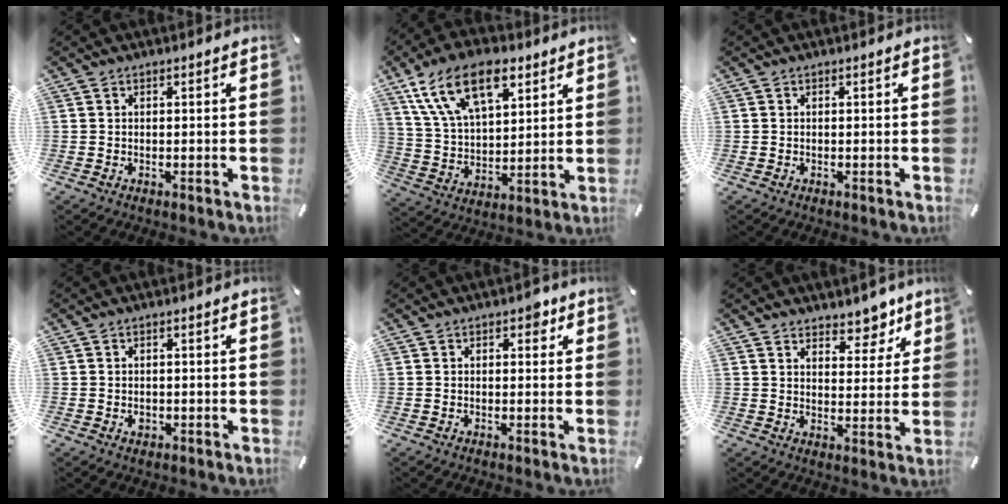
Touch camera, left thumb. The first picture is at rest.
{"total": 16.7, "force": [8.9, 9.1, 10.9], "torque": [-0.230, -0.023, 0.156]}
{"total": 0.0}
{"total": 1.1, "force": [-0.1, 1.0, 0.6], "torque": [-0.011, 0.003, -0.004]}
{"total": 1.9, "force": [0.8, 1.2, 1.2], "torque": [-0.010, 0.000, 0.009]}
{"total": 6.8, "force": [5.7, 3.5, 1.1], "torque": [0.012, -0.052, 0.097]}